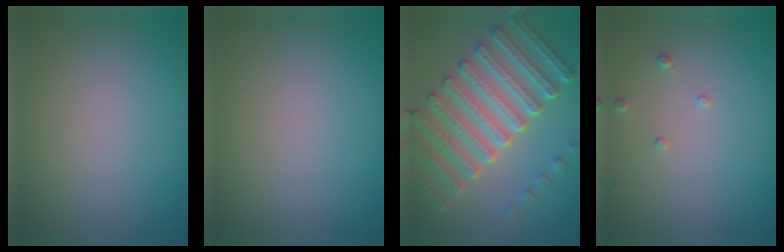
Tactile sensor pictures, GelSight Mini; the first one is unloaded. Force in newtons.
{"total": 0.0}
{"total": 8.3, "press": 6.3, "slide": 5.4}
{"total": 0.8, "press": 0.8, "slide": 0.2}